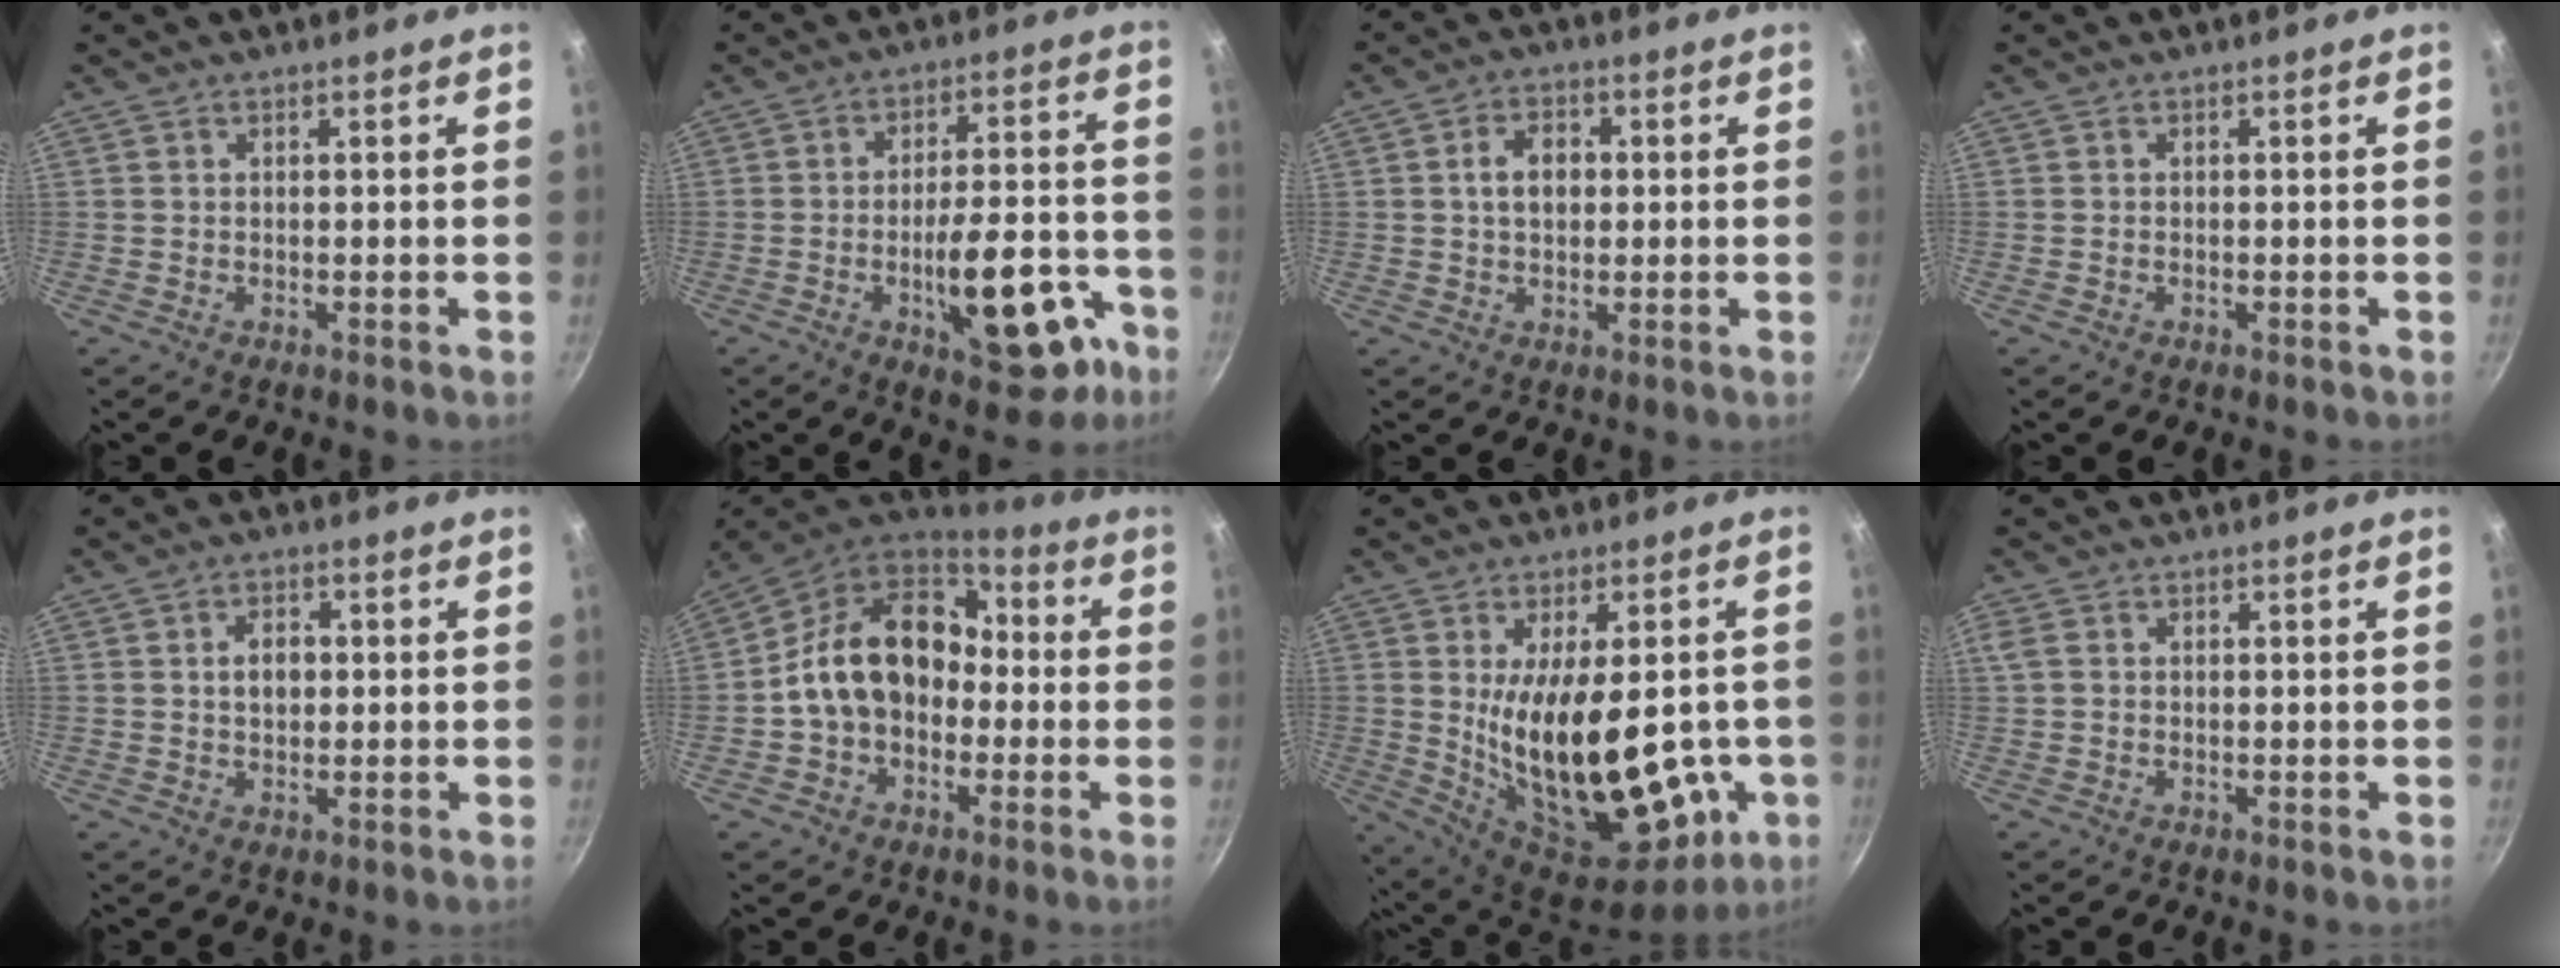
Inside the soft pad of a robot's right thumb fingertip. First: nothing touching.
{"total": 16.6, "force": [-6.9, 6.9, 13.4], "torque": [-0.146, 0.045, -0.088]}
{"total": 5.5, "force": [0.5, 3.9, 3.8], "torque": [-0.043, 0.010, 0.004]}
{"total": 0.0}
{"total": 4.1, "force": [0.3, 3.0, 2.8], "torque": [-0.028, 0.008, 0.004]}
{"total": 17.3, "force": [-0.4, 13.1, 11.3], "torque": [-0.159, 0.051, -0.018]}
{"total": 26.6, "force": [-2.5, 12.5, 23.3], "torque": [-0.339, -0.033, -0.010]}
{"total": 1.7, "force": [0.3, 1.2, 1.1], "torque": [-0.025, 0.003, 0.007]}